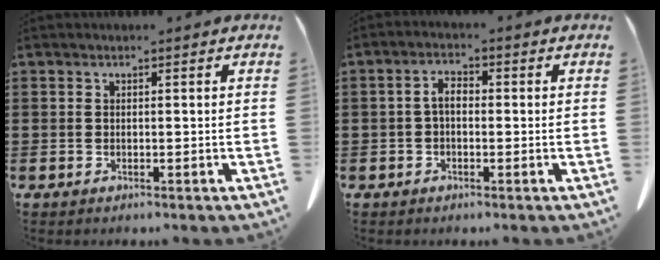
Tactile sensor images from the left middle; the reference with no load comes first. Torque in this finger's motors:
{"motor_torque": [1.00, 0.99, 0.12, 0.09]}